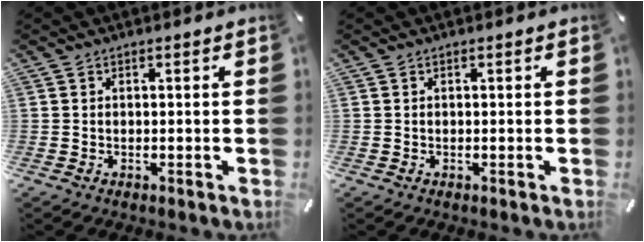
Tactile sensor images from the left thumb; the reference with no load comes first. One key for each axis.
{"total": 0.0}